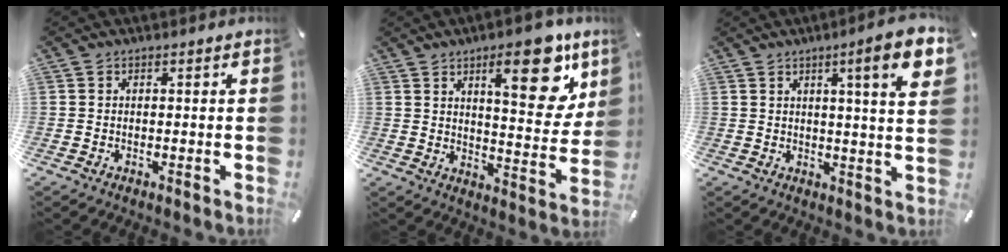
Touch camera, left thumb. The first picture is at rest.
{"total": 17.5, "force": [9.4, 6.7, 13.1], "torque": [-0.156, -0.053, 0.142]}
{"total": 11.4, "force": [4.9, 1.3, 10.2], "torque": [-0.149, -0.019, 0.070]}